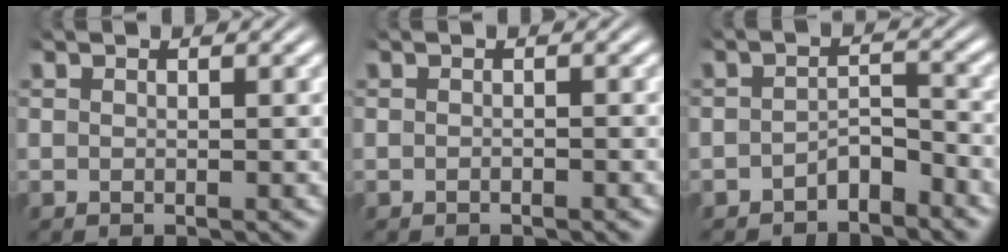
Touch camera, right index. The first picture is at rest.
{"total": 0.5, "force": [-0.5, -0.2, 0.0], "torque": [-0.003, -0.003, -0.007]}
{"total": 2.8, "force": [-2.5, 0.8, 0.9], "torque": [-0.001, -0.006, -0.043]}